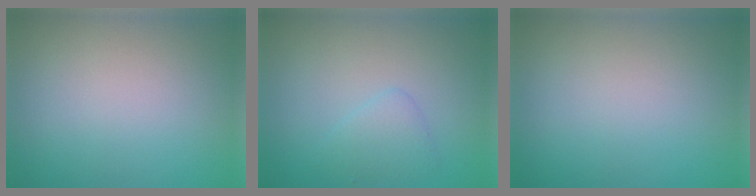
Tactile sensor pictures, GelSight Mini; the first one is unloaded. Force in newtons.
{"total": 1.6, "press": 1.6, "slide": 0.1}
{"total": 0.0}